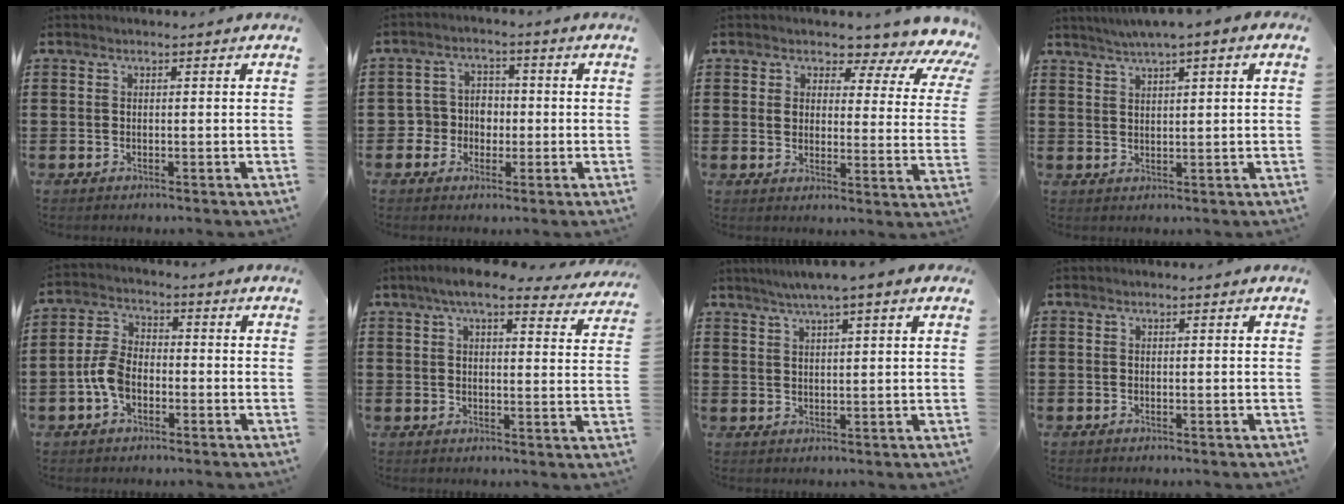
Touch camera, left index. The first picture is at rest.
{"total": 4.4, "force": [-1.1, 4.1, 1.1], "torque": [-0.037, 0.011, -0.025]}
{"total": 3.8, "force": [2.7, 2.1, 1.6], "torque": [-0.043, -0.027, 0.034]}
{"total": 2.1, "force": [1.5, -0.1, 1.5], "torque": [-0.031, 0.001, 0.027]}
{"total": 5.7, "force": [-1.9, 3.6, 3.9], "torque": [-0.105, 0.002, -0.044]}
{"total": 7.2, "force": [5.9, 0.9, 4.0], "torque": [-0.086, -0.013, 0.105]}
{"total": 3.8, "force": [2.8, -0.2, 2.5], "torque": [-0.054, -0.003, 0.049]}
{"total": 0.0}